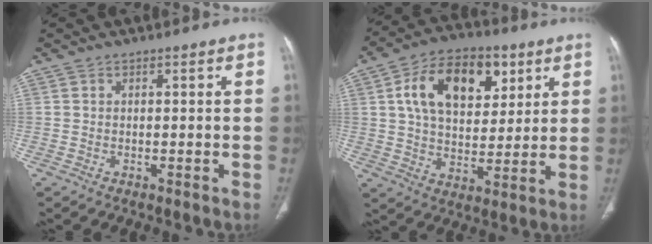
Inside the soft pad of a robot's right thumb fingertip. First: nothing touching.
{"total": 17.5, "force": [6.4, 10.8, 12.2], "torque": [-0.167, -0.008, 0.106]}